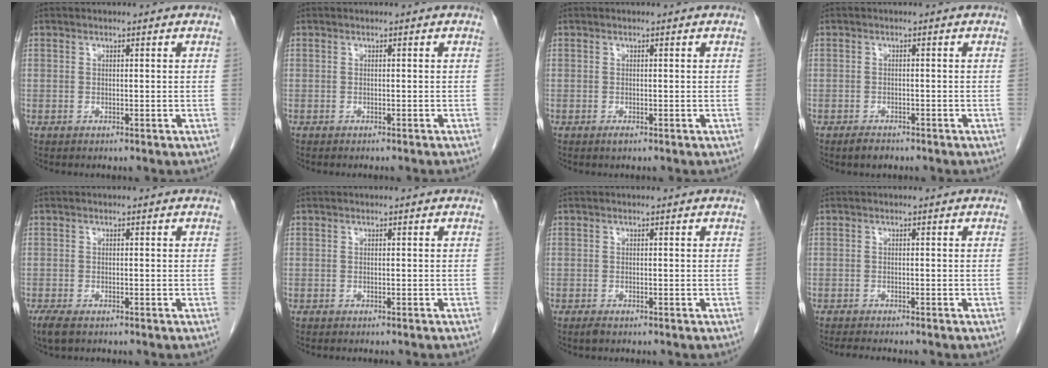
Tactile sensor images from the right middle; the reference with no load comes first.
{"total": 1.7, "force": [-1.5, -0.2, 0.7], "torque": [-0.007, 0.004, -0.018]}
{"total": 0.6, "force": [-0.4, 0.1, 0.4], "torque": [-0.008, -0.001, -0.005]}
{"total": 1.9, "force": [-1.5, 0.9, 0.8], "torque": [-0.020, -0.001, -0.019]}
{"total": 3.0, "force": [-2.0, 1.1, 1.9], "torque": [-0.045, -0.009, -0.031]}
{"total": 1.5, "force": [-1.3, -0.1, 0.6], "torque": [-0.007, 0.002, -0.015]}
{"total": 0.9, "force": [-0.6, 0.3, 0.6], "torque": [-0.013, -0.002, -0.008]}
{"total": 3.1, "force": [-2.7, 0.3, 1.4], "torque": [-0.023, -0.007, -0.039]}